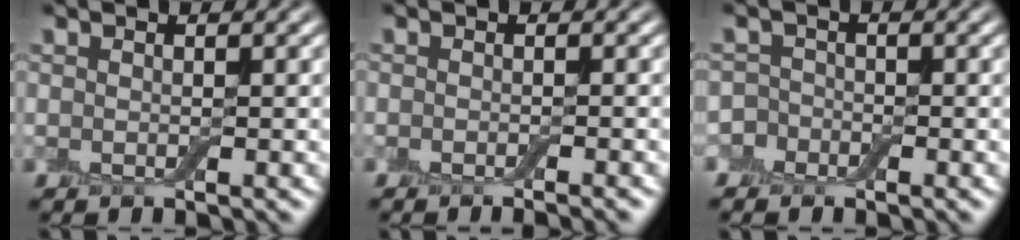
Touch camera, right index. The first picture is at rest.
{"total": 1.5, "force": [-1.2, 0.1, 1.0], "torque": [-0.011, -0.002, -0.018]}
{"total": 3.1, "force": [-1.9, 2.4, 0.5], "torque": [0.010, 0.006, -0.049]}